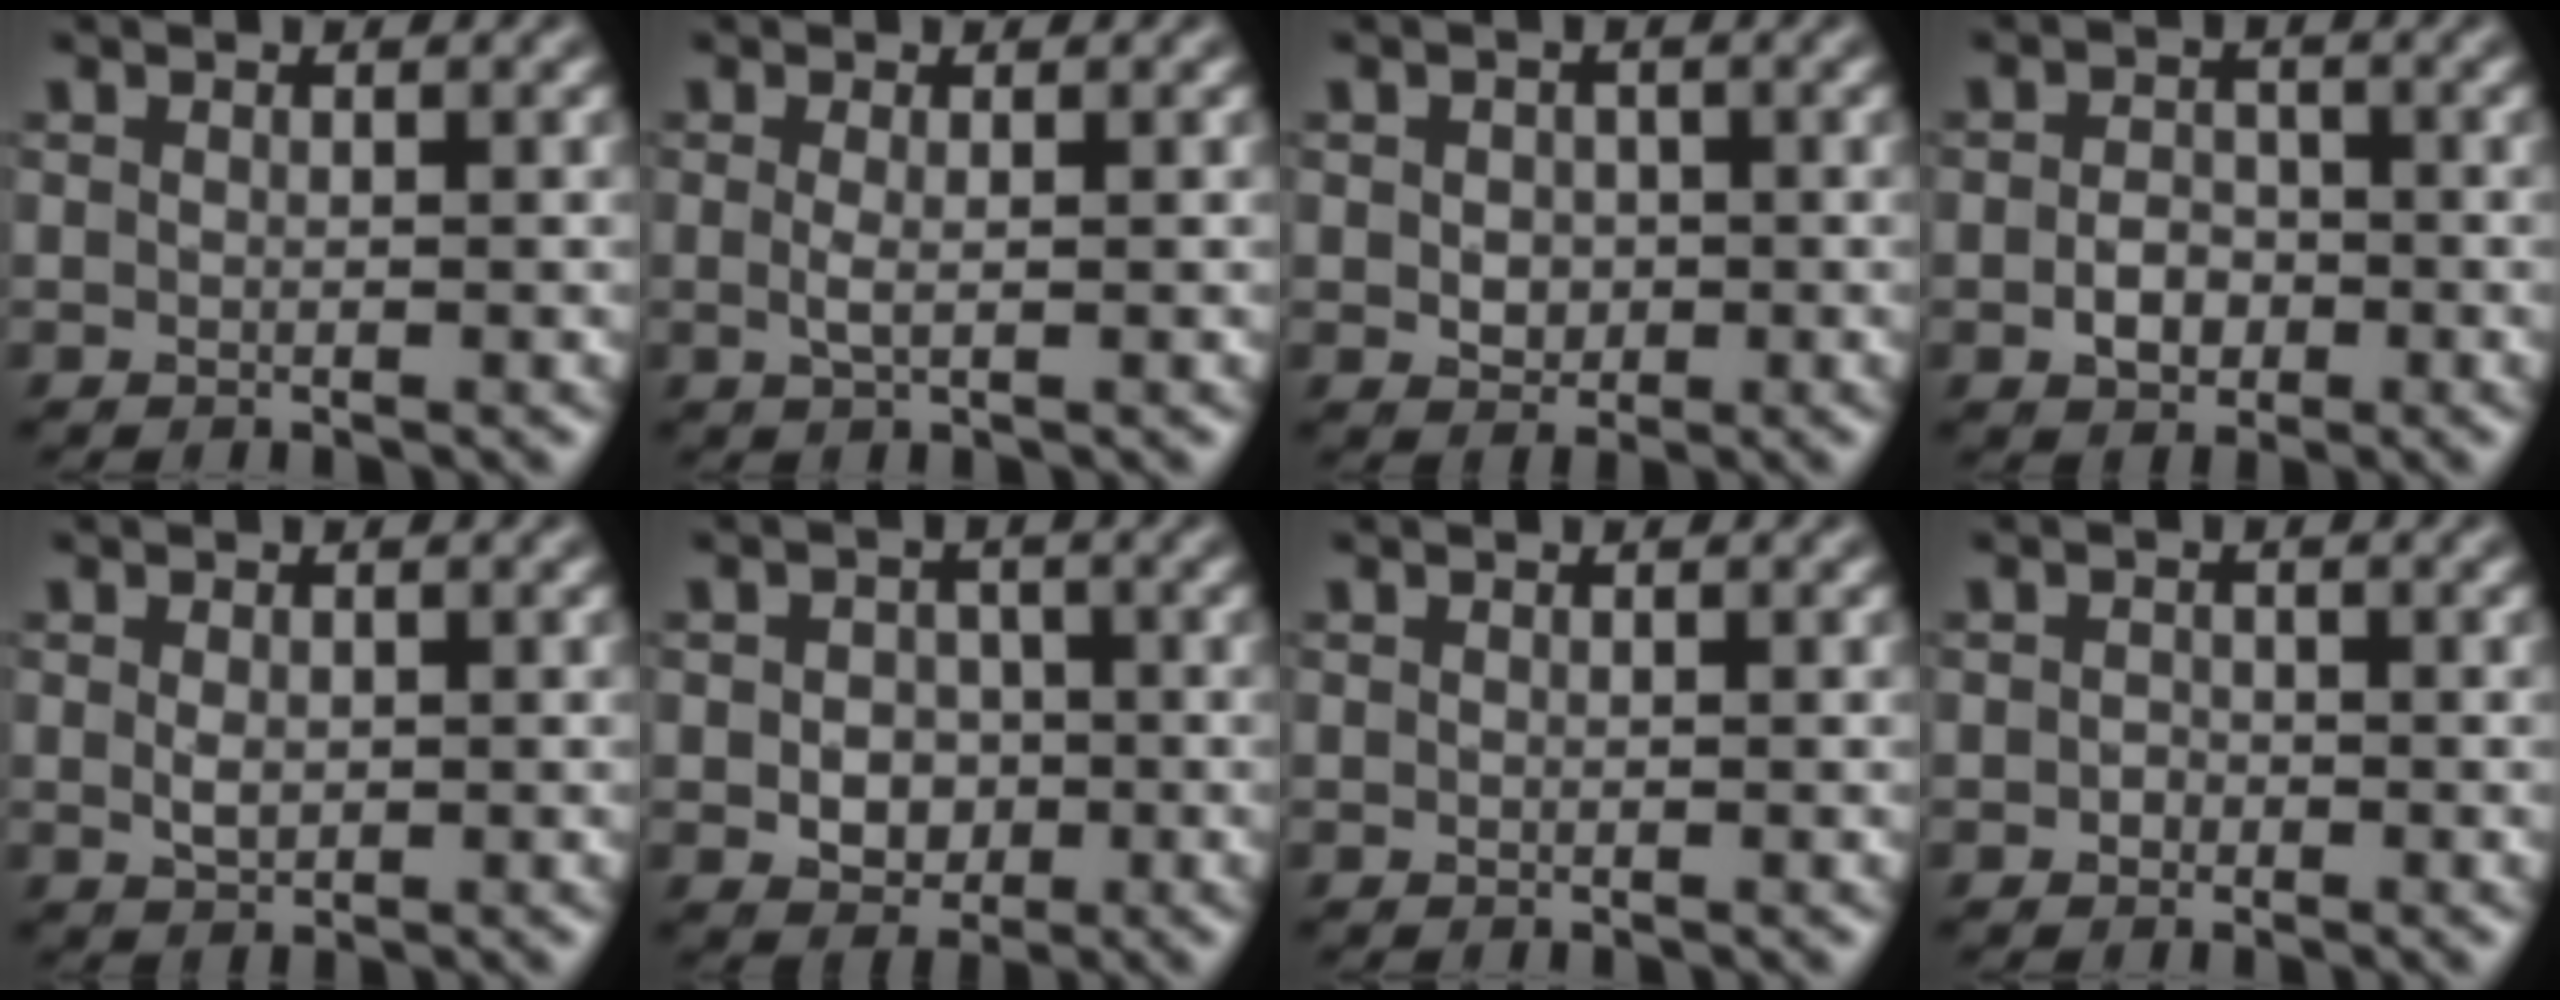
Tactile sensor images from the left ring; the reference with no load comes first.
{"total": 1.1, "force": [0.1, 0.3, 1.1], "torque": [-0.023, -0.001, 0.000]}
{"total": 2.1, "force": [0.0, 1.8, 1.1], "torque": [-0.017, -0.003, -0.001]}
{"total": 2.6, "force": [-0.8, 1.9, 1.6], "torque": [-0.028, 0.000, -0.019]}
{"total": 1.5, "force": [0.1, 1.0, 1.1], "torque": [-0.024, -0.002, 0.003]}
{"total": 3.3, "force": [-0.6, 2.6, 1.9], "torque": [-0.026, -0.003, -0.012]}
{"total": 0.0}
{"total": 0.8, "force": [-0.3, 0.7, 0.3], "torque": [-0.003, -0.003, -0.007]}